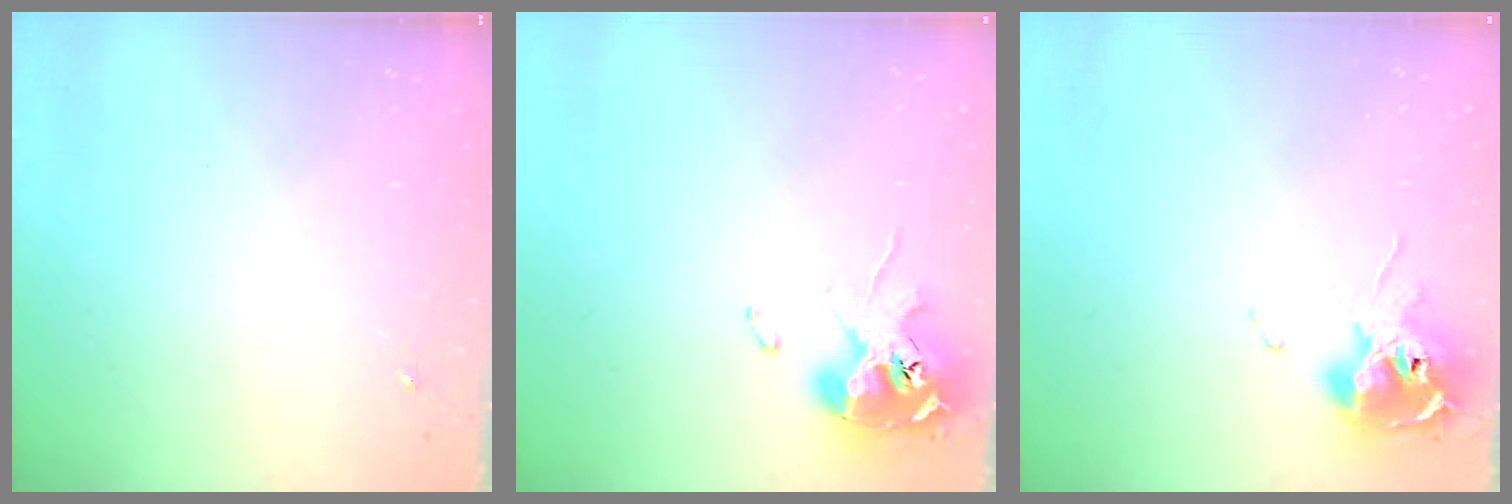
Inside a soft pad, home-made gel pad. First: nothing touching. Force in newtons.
{"total": 11.9, "press": 11.8, "slide": 1.2}
{"total": 12.2, "press": 12.1, "slide": 1.3}